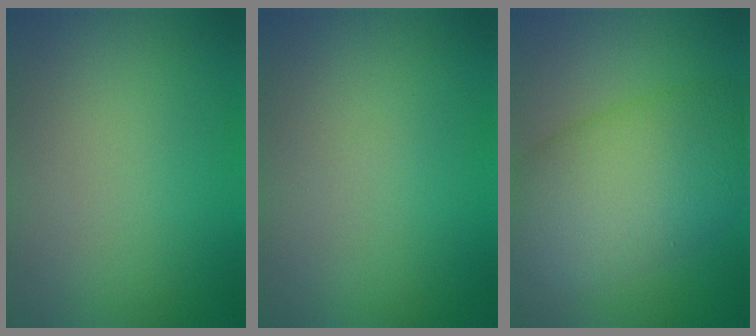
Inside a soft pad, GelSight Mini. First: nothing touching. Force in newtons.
{"total": 0.0}
{"total": 11.9, "press": 11.9, "slide": 0.3}